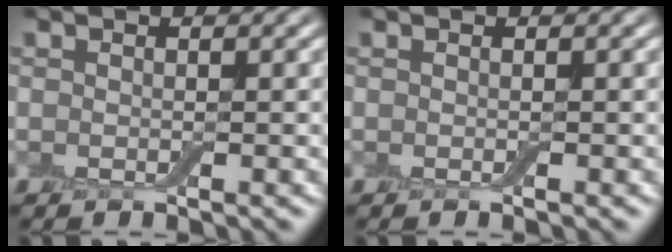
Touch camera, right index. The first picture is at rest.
{"total": 0.0}